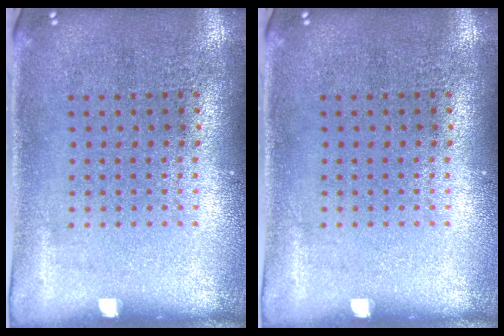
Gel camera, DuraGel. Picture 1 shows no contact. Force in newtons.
{"total": 0.0}